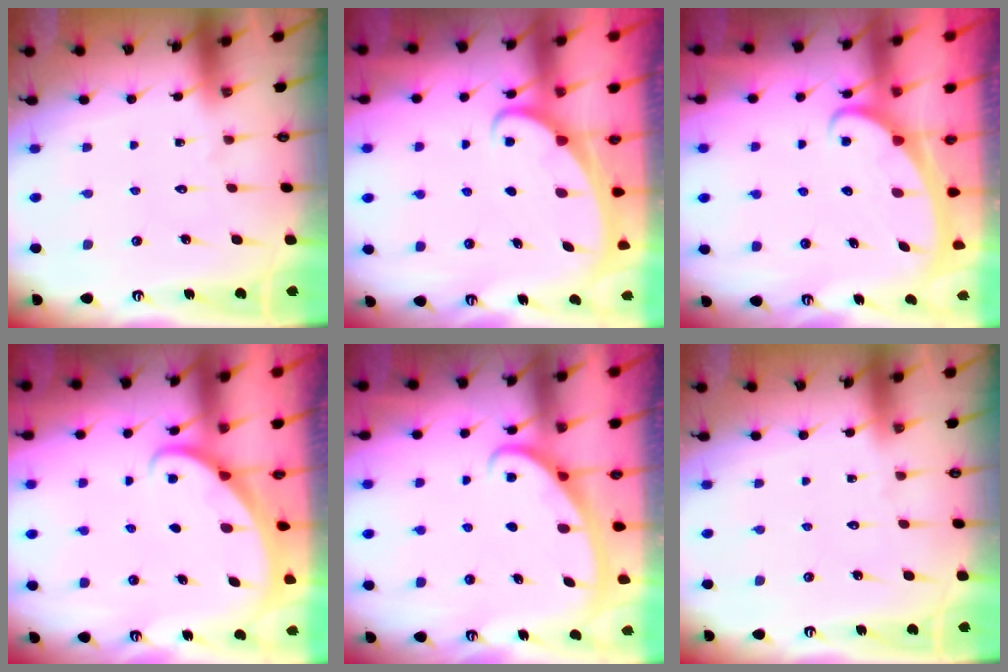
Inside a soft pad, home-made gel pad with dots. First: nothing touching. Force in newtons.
{"total": 1.9, "press": 1.9, "slide": 0.3}
{"total": 2.3, "press": 2.3, "slide": 0.3}
{"total": 1.4, "press": 1.4, "slide": 0.0}
{"total": 2.8, "press": 2.8, "slide": 0.4}
{"total": 0.0}